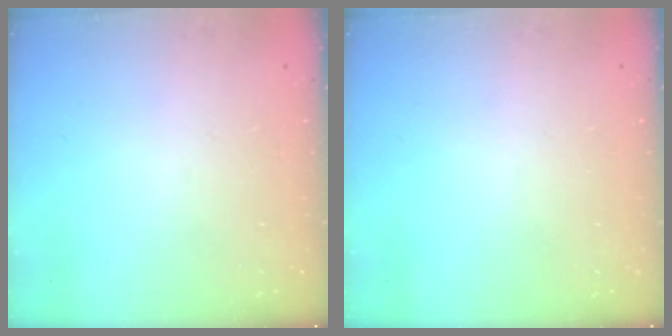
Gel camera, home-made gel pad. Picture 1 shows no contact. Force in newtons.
{"total": 0.0}